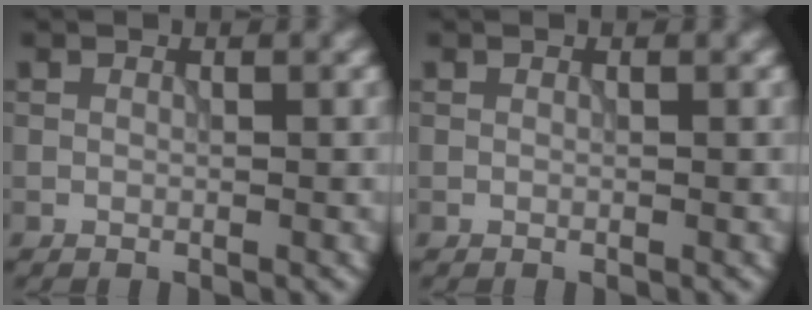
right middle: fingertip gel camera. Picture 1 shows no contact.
{"total": 0.0}